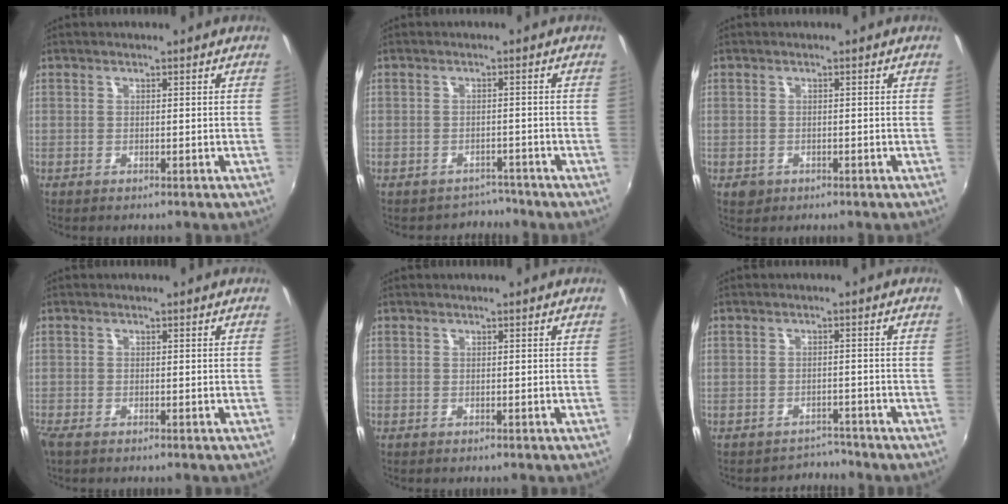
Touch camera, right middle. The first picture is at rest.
{"total": 3.4, "force": [-3.0, 1.3, -0.9], "torque": [0.017, 0.007, -0.045]}
{"total": 2.0, "force": [-0.9, 1.7, 0.7], "torque": [-0.016, -0.004, -0.010]}
{"total": 1.8, "force": [-1.4, 0.7, 0.9], "torque": [-0.021, -0.008, -0.027]}
{"total": 0.0}
{"total": 3.3, "force": [-3.0, 0.8, -1.0], "torque": [0.017, 0.008, -0.048]}